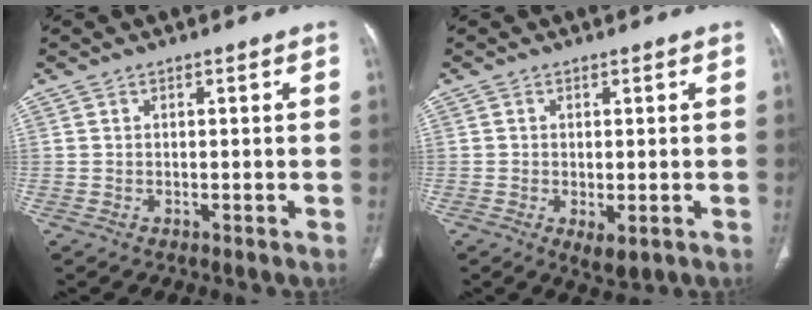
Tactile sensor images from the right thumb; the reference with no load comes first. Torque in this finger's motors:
{"motor_torque": [-0.48, -0.03, -0.19, 0.02, -0.01]}